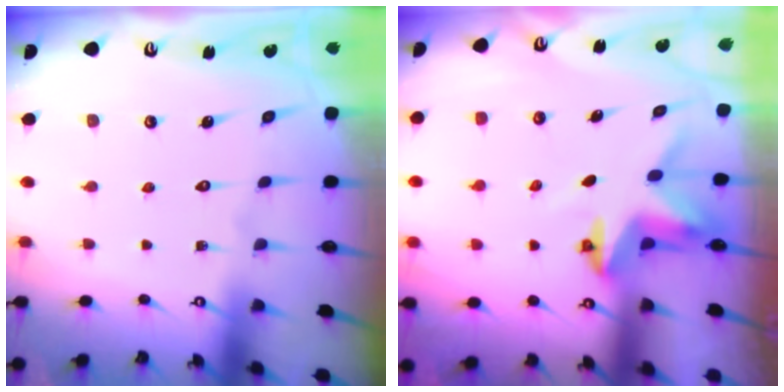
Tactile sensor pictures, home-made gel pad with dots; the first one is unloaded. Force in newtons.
{"total": 3.1, "press": 3.1, "slide": 0.2}